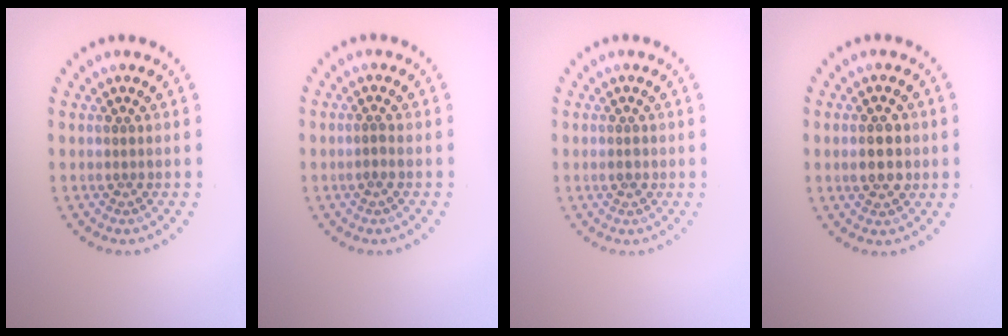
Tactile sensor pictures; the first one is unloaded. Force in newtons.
{"total": 0.6, "press": 0.4, "slide": 0.5}
{"total": 1.1, "press": 1.1, "slide": 0.2}
{"total": 2.8, "press": 2.8, "slide": 0.2}